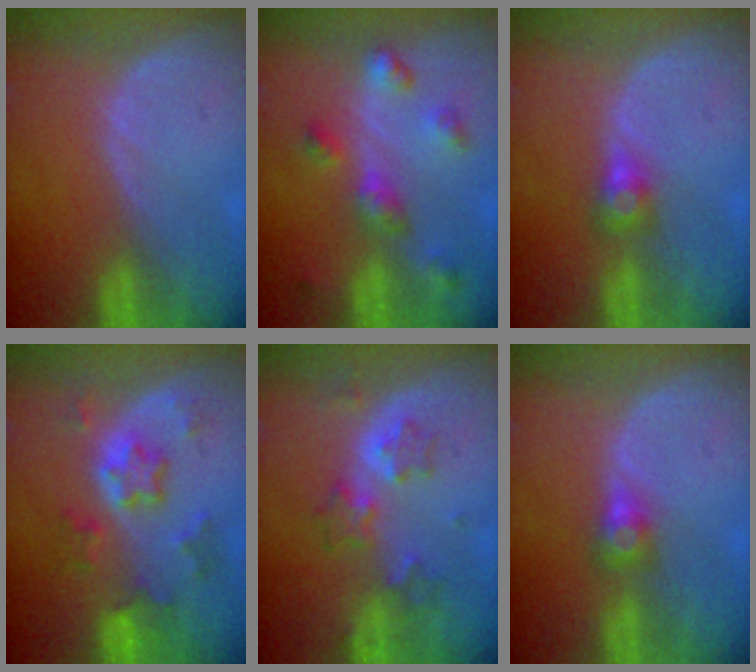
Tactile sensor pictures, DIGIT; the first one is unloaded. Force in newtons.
{"total": 6.4, "press": 5.7, "slide": 2.8}
{"total": 2.7, "press": 2.5, "slide": 0.9}
{"total": 7.5, "press": 6.6, "slide": 3.6}
{"total": 5.4, "press": 5.4, "slide": 0.6}
{"total": 2.7, "press": 2.5, "slide": 0.9}